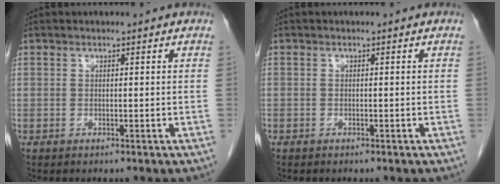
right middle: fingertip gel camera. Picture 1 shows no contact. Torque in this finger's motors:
{"motor_torque": [1.12, -1.01, -0.06, -0.21]}